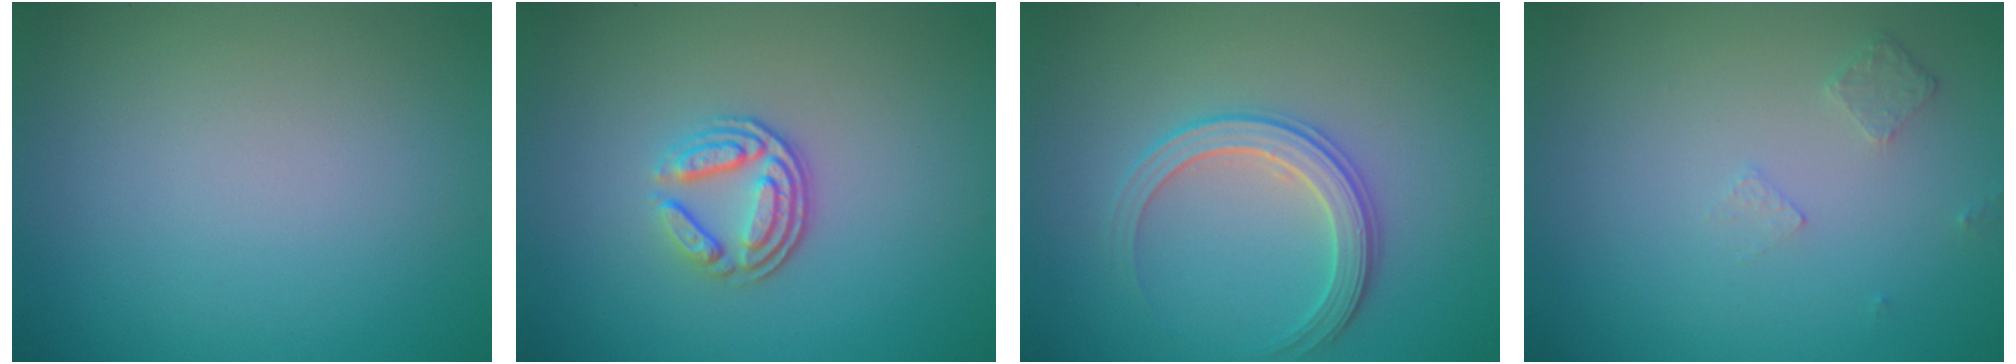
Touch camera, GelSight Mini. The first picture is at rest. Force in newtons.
{"total": 3.4, "press": 2.5, "slide": 2.2}
{"total": 2.8, "press": 2.8, "slide": 0.3}
{"total": 0.8, "press": 0.6, "slide": 0.5}